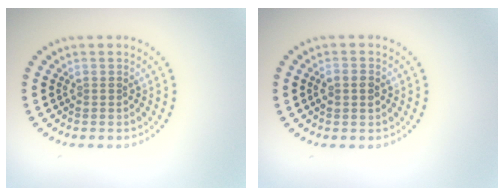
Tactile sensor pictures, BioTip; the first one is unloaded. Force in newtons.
{"total": 1.3, "press": 1.3, "slide": 0.2}